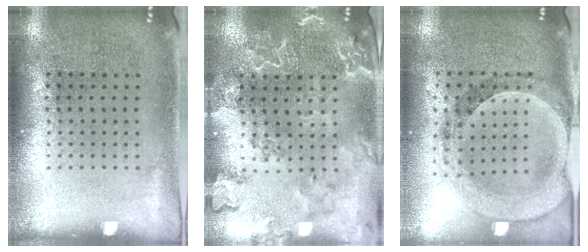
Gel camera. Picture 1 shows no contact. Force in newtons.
{"total": 2.7, "press": 2.5, "slide": 1.0}
{"total": 1.5, "press": 1.5, "slide": 0.3}